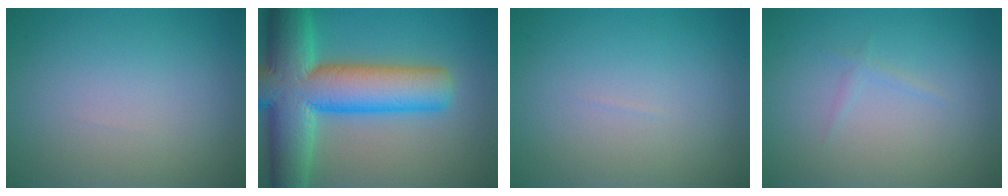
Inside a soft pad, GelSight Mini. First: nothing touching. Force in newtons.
{"total": 13.8, "press": 13.8, "slide": 0.8}
{"total": 0.0}
{"total": 0.7, "press": 0.7, "slide": 0.1}